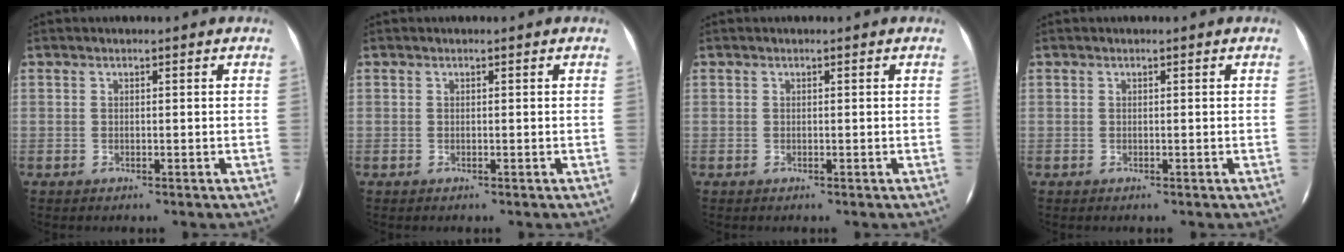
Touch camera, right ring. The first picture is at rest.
{"total": 0.0}
{"total": 0.0}
{"total": 0.0}